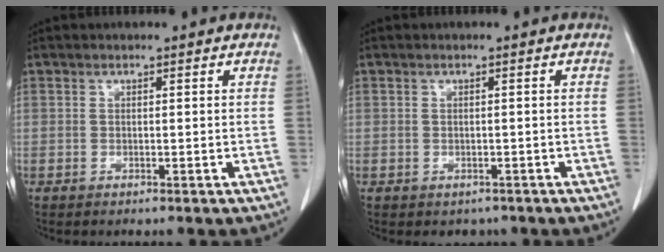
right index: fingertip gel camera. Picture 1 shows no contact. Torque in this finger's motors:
{"motor_torque": [-0.87, 0.04, -0.34, -0.12]}